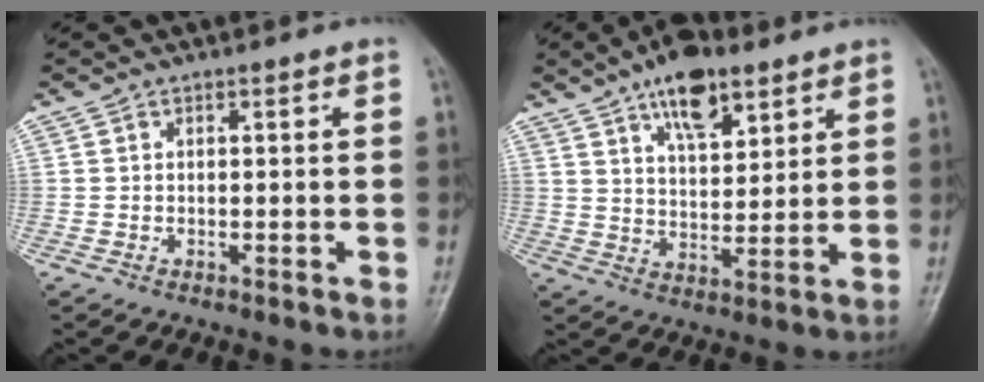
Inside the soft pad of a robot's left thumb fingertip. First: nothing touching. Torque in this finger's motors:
{"motor_torque": [2.03, 0.89, 1.35, -0.58, 0.08]}